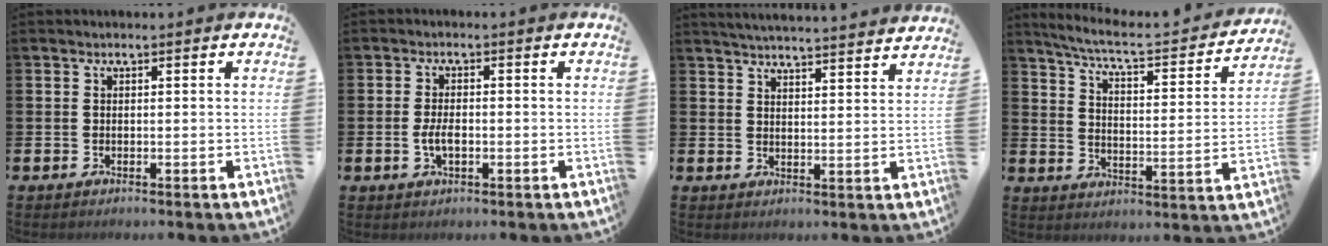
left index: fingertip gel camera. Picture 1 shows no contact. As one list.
[{"total": 2.9, "force": [-0.5, 1.4, 2.5], "torque": [-0.036, -0.001, -0.013]}, {"total": 4.6, "force": [4.6, -0.5, 0.4], "torque": [-0.010, -0.037, 0.080]}, {"total": 6.1, "force": [5.5, 0.9, 2.6], "torque": [-0.072, -0.042, 0.085]}]